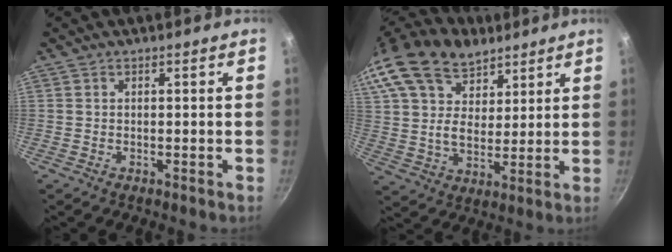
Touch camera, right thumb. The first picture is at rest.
{"total": 26.0, "force": [16.2, 16.1, 12.4], "torque": [-0.267, 0.000, 0.292]}